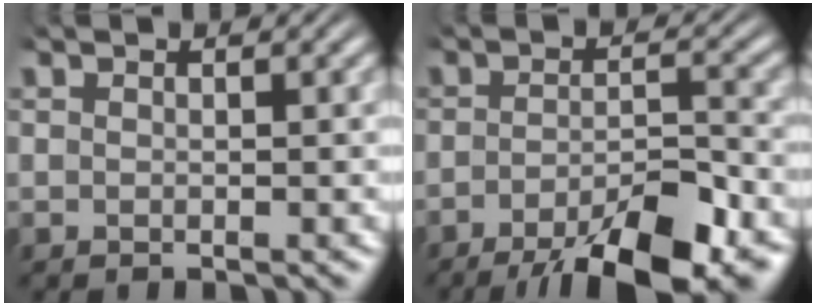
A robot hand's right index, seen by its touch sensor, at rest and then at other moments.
{"total": 9.3, "force": [-6.5, 2.7, 6.0], "torque": [-0.077, -0.013, -0.098]}